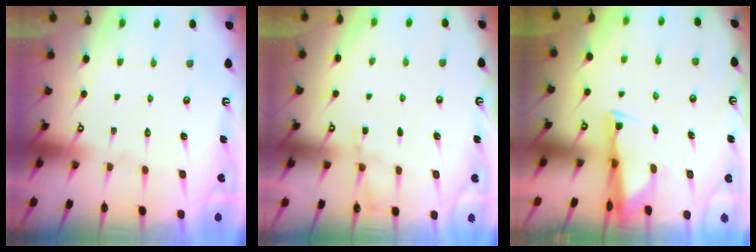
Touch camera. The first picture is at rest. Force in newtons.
{"total": 4.3, "press": 4.2, "slide": 0.8}
{"total": 2.7, "press": 2.6, "slide": 0.7}